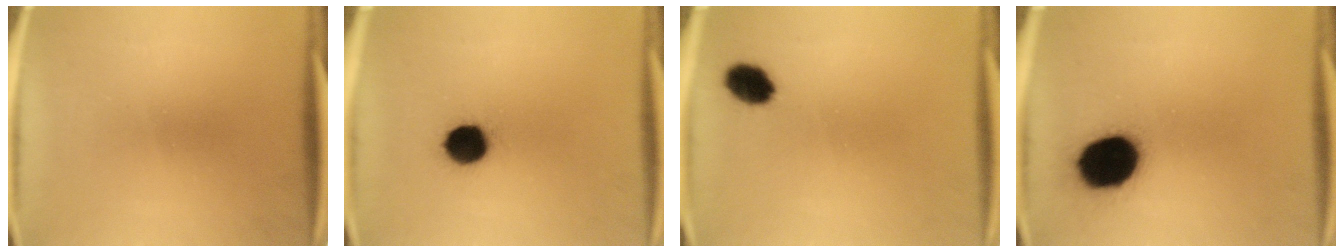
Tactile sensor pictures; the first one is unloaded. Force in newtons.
{"total": 9.0}
{"total": 4.1}
{"total": 16.8}